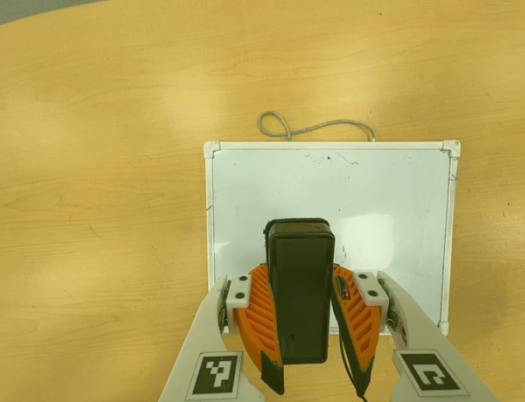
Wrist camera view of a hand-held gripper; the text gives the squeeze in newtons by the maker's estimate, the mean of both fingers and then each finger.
{"total": 7.3, "left": 6.0, "right": 8.6}